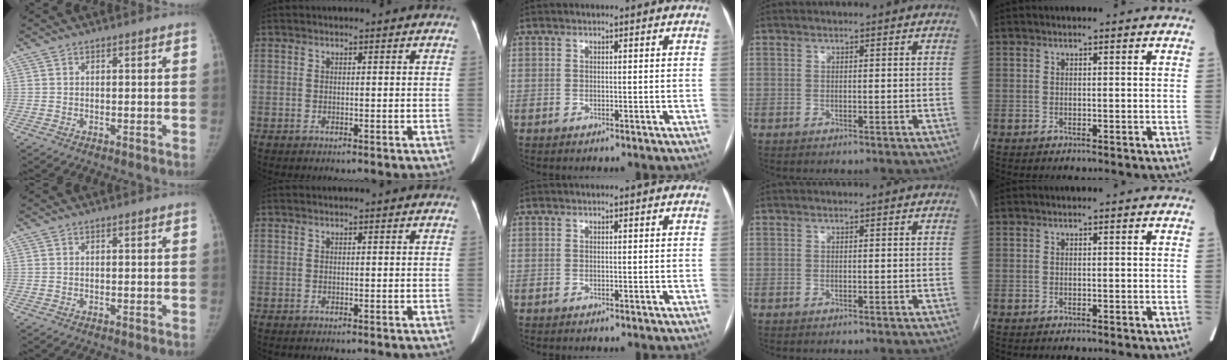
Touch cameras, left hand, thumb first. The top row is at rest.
{}